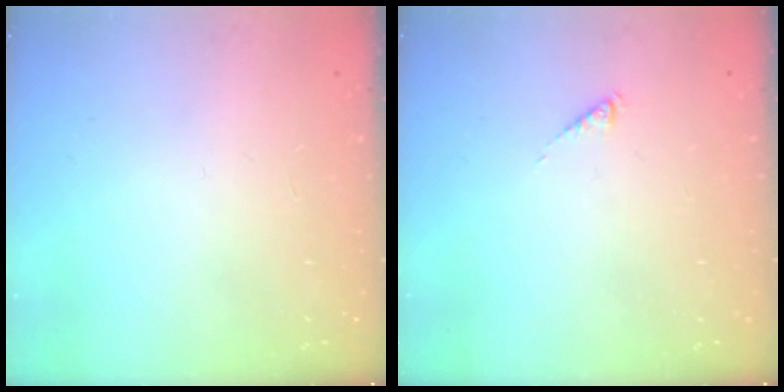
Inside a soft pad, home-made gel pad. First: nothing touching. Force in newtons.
{"total": 0.0}